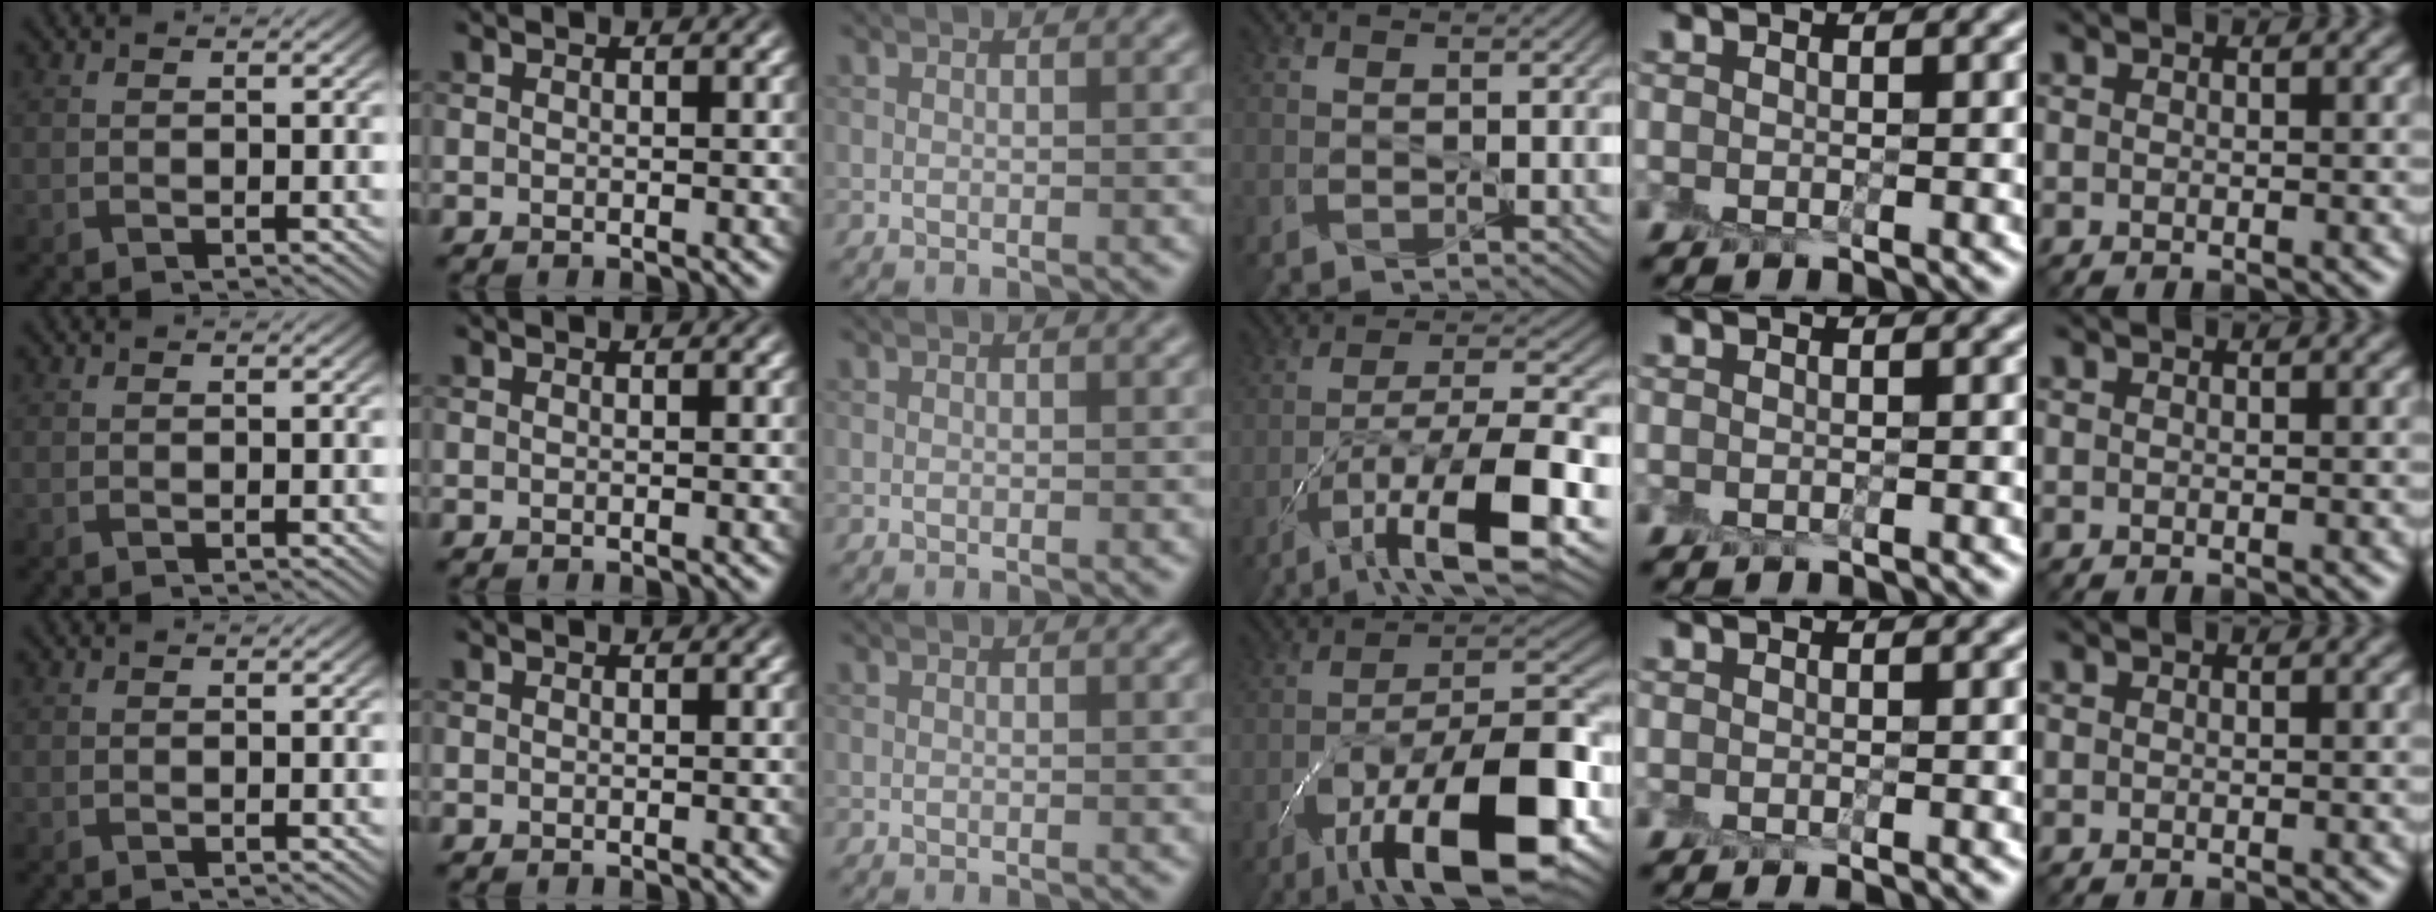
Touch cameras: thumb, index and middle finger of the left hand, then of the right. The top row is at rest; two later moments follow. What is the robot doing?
{"motion": "peel", "object": "postage stamp"}